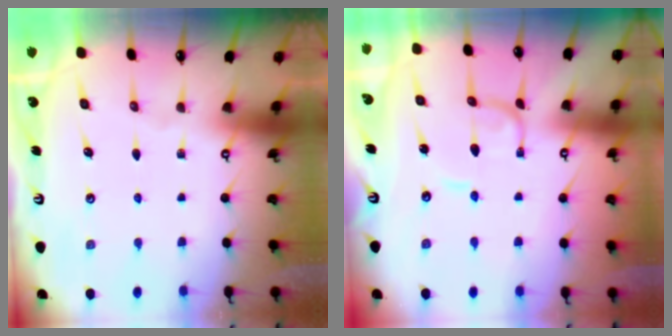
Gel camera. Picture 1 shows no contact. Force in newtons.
{"total": 1.8, "press": 1.8, "slide": 0.1}